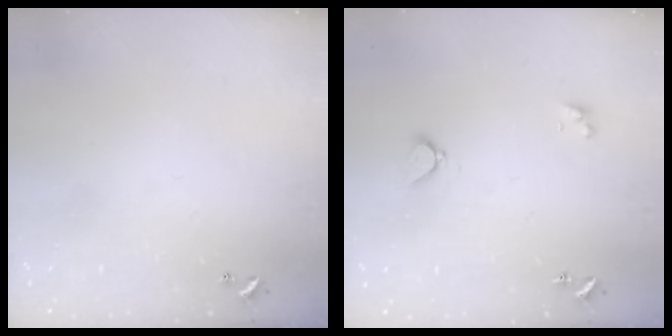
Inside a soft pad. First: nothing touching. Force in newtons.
{"total": 2.2, "press": 2.2, "slide": 0.3}